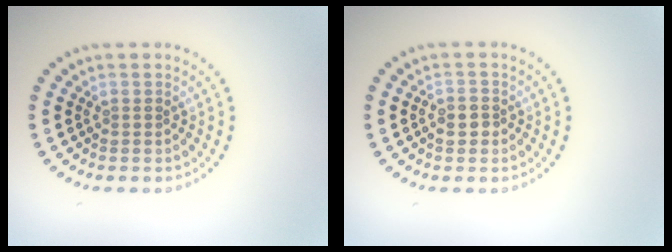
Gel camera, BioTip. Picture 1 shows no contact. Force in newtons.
{"total": 1.5, "press": 1.5, "slide": 0.2}